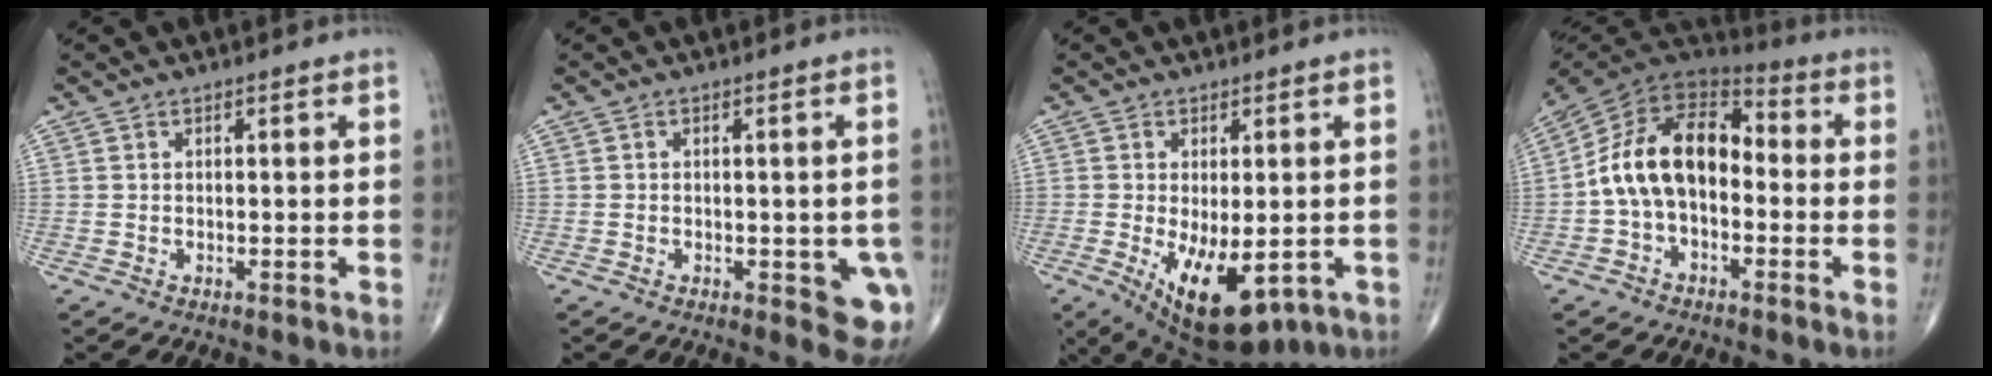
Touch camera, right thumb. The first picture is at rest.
{"total": 6.8, "force": [-2.0, 2.9, 5.9], "torque": [-0.040, -0.007, -0.022]}
{"total": 13.2, "force": [-4.1, 6.2, 10.9], "torque": [-0.171, -0.016, -0.041]}
{"total": 15.4, "force": [-1.6, 10.0, 11.6], "torque": [-0.186, 0.049, -0.041]}